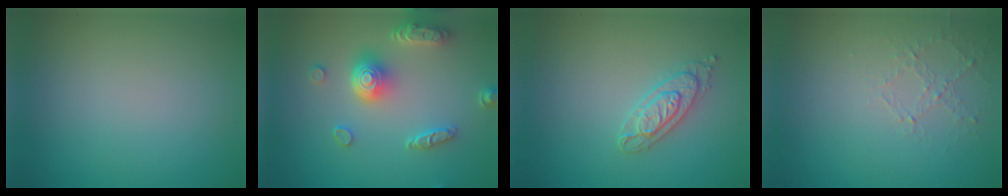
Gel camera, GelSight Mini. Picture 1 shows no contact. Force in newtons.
{"total": 4.9, "press": 4.0, "slide": 2.9}
{"total": 2.5, "press": 2.4, "slide": 0.6}
{"total": 1.0, "press": 0.4, "slide": 0.9}